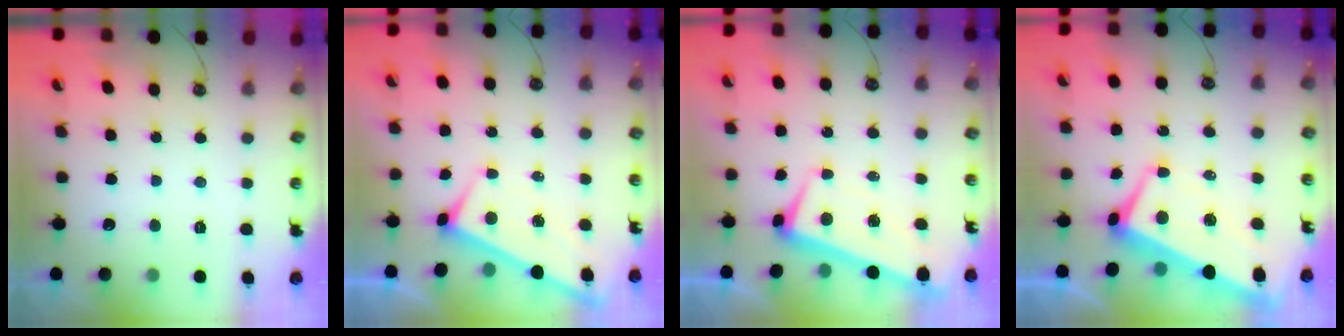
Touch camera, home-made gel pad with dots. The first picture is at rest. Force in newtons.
{"total": 1.2, "press": 1.1, "slide": 0.4}
{"total": 2.0, "press": 1.8, "slide": 0.9}
{"total": 1.7, "press": 1.0, "slide": 1.3}